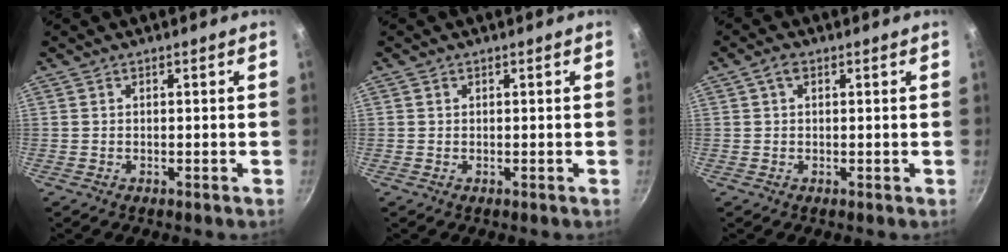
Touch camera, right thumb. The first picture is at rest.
{"total": 0.5, "force": [0.2, 0.4, 0.2], "torque": [-0.002, 0.002, 0.002]}
{"total": 2.0, "force": [0.7, 1.3, 1.4], "torque": [-0.019, 0.000, 0.009]}